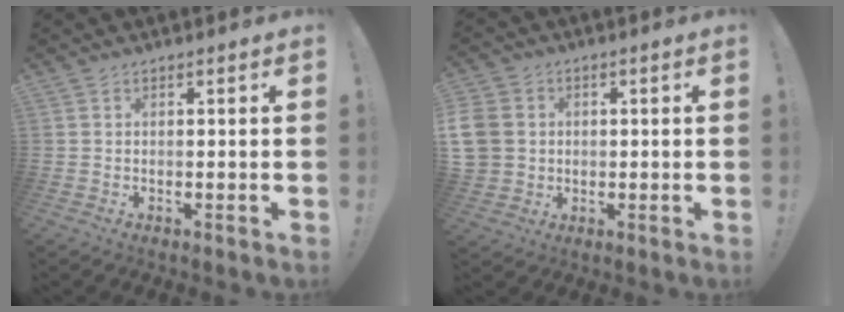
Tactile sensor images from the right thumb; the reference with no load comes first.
{"total": 8.7, "force": [0.6, 7.7, 3.9], "torque": [-0.088, 0.005, 0.016]}